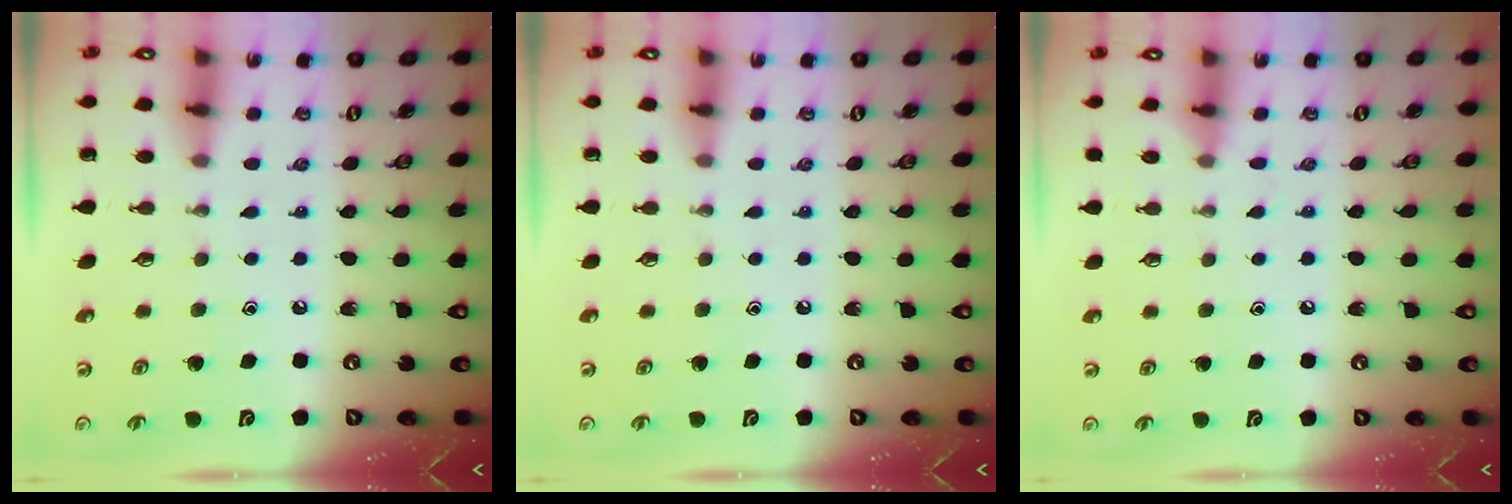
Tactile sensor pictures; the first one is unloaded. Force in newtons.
{"total": 0.0}
{"total": 6.6, "press": 6.5, "slide": 0.5}